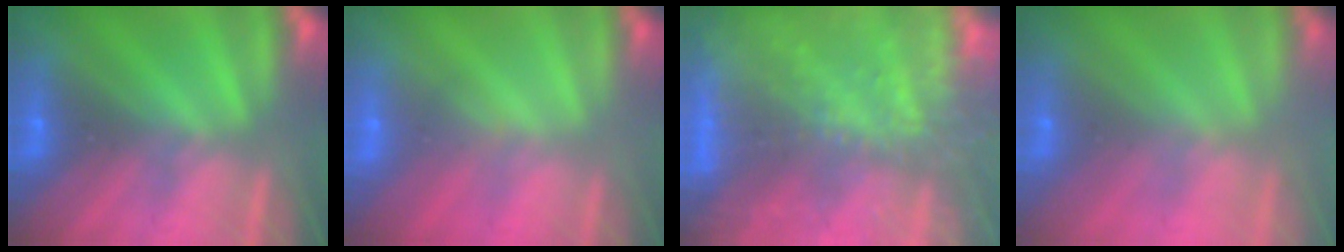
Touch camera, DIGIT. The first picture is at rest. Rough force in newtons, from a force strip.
{"total": 2.8}
{"total": 5.6}
{"total": 2.8}